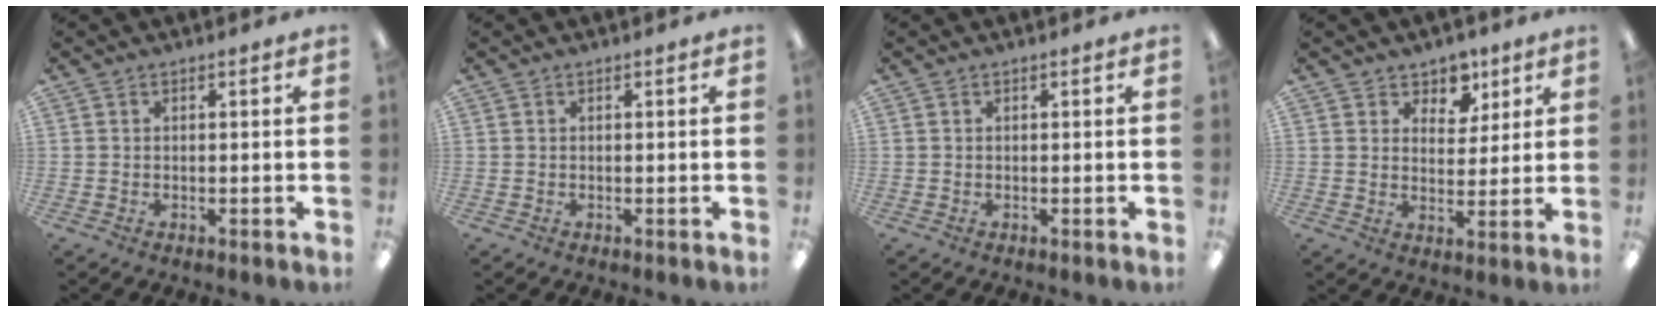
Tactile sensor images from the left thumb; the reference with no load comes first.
{"total": 0.0}
{"total": 0.0}
{"total": 6.7, "force": [4.6, 4.8, 1.3], "torque": [-0.011, -0.026, 0.080]}